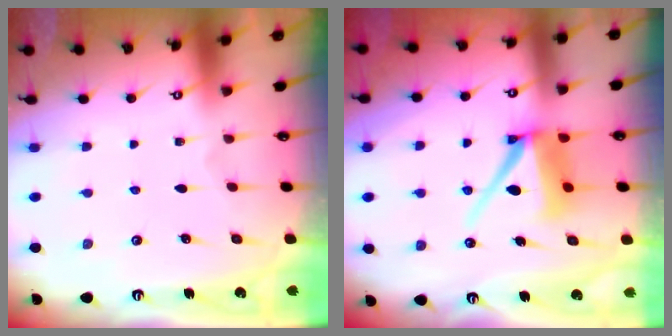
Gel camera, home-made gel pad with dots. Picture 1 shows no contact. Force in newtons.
{"total": 10.0, "press": 9.9, "slide": 1.1}